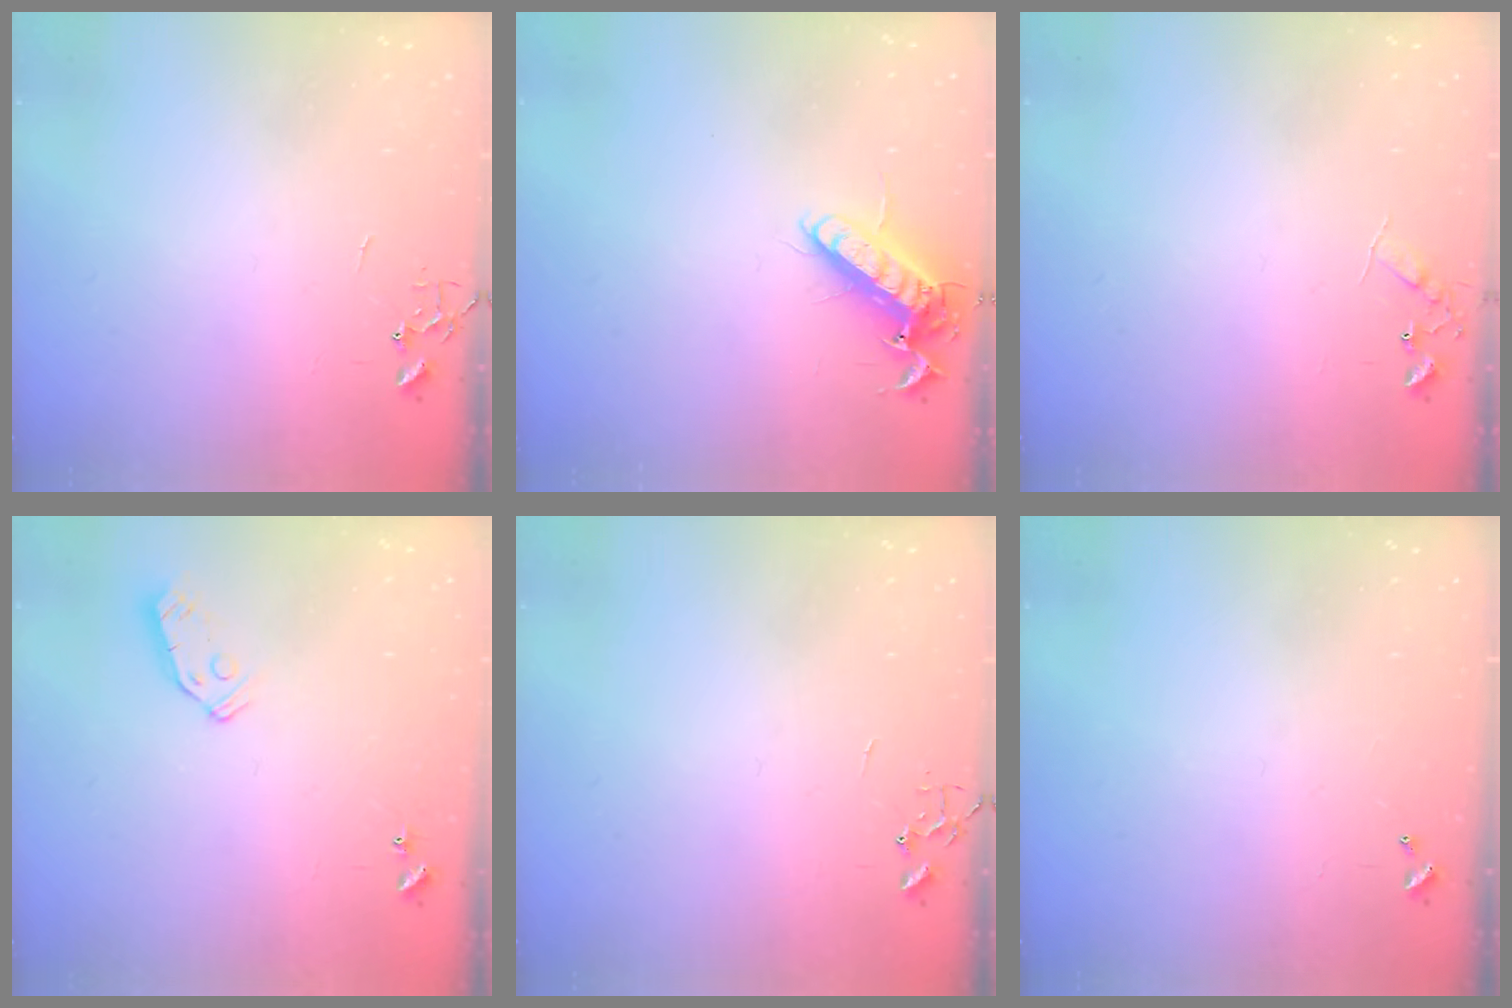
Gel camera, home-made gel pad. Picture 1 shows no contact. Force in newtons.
{"total": 12.7, "press": 12.5, "slide": 2.1}
{"total": 7.0, "press": 7.0, "slide": 0.8}
{"total": 6.5, "press": 6.5, "slide": 0.4}
{"total": 0.0}
{"total": 0.0}